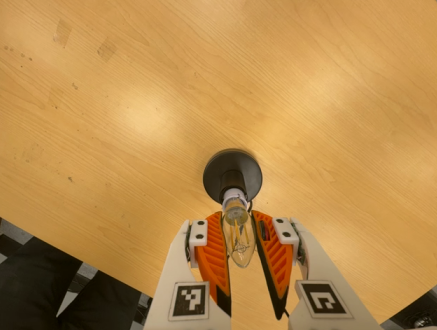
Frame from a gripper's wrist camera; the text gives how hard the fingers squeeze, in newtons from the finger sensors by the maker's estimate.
{"total": 11.8, "left": 11.5, "right": 12.1}